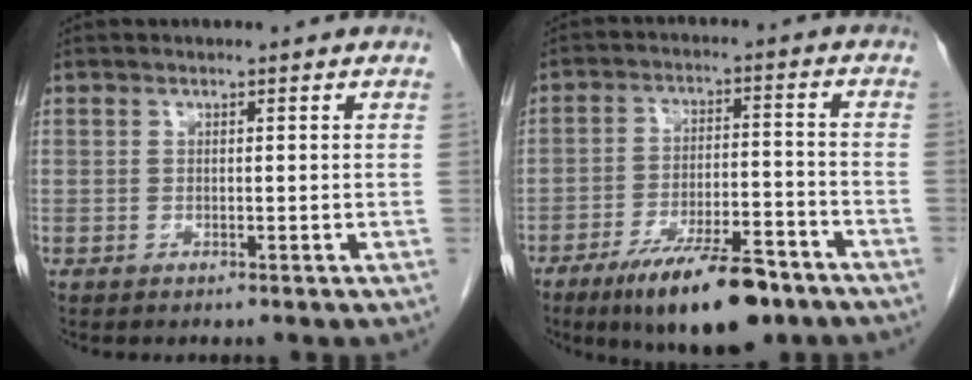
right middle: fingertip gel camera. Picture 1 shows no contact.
{"total": 13.7, "force": [-9.5, 3.4, 9.3], "torque": [-0.150, -0.012, -0.155]}